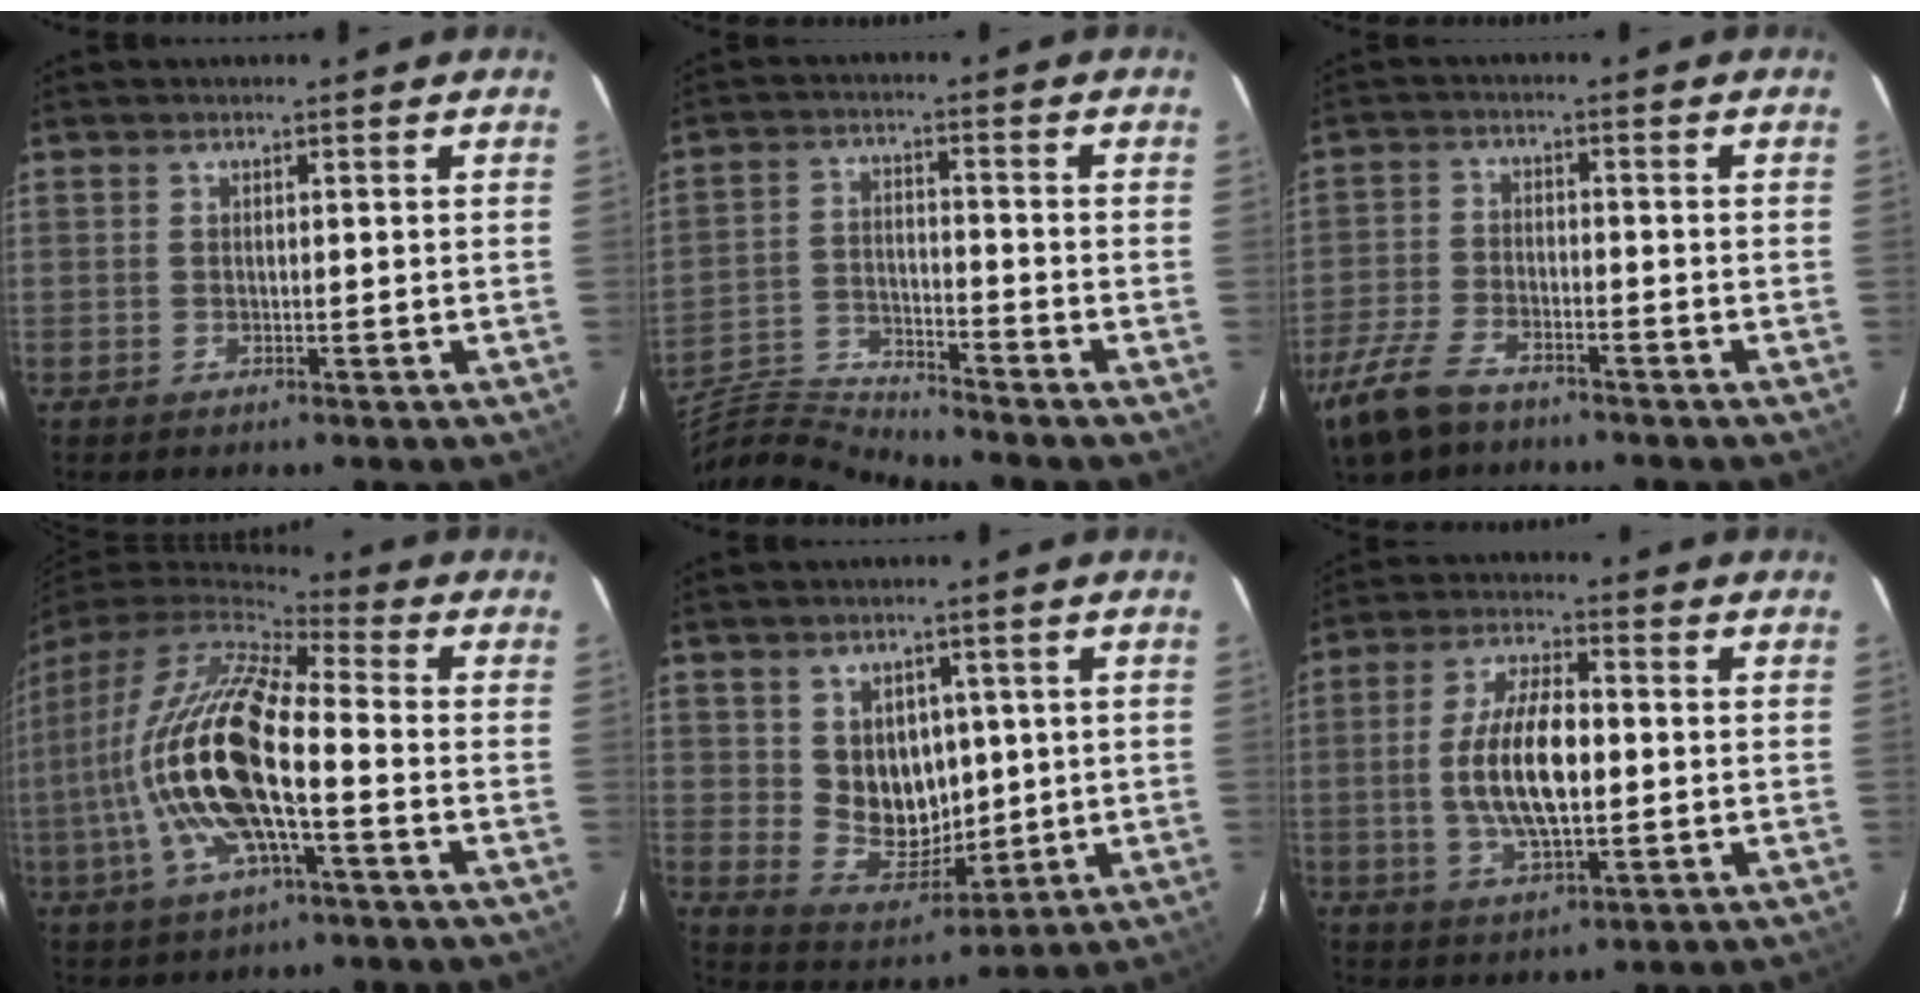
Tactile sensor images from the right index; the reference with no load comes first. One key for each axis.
{"total": 10.6, "fx": -10.5, "fy": -1.3, "fz": 0.9, "tx": -0.036, "ty": 0.002, "tz": -0.210}
{"total": 10.1, "fx": -7.2, "fy": 4.7, "fz": 5.2, "tx": -0.139, "ty": -0.012, "tz": -0.143}
{"total": 18.6, "fx": -3.5, "fy": 5.3, "fz": 17.5, "tx": -0.331, "ty": -0.013, "tz": -0.074}
{"total": 9.7, "fx": 1.8, "fy": 8.0, "fz": 5.1, "tx": -0.092, "ty": -0.003, "tz": 0.055}
{"total": 12.0, "fx": -0.5, "fy": 4.8, "fz": 10.9, "tx": -0.216, "ty": 0.004, "tz": -0.008}